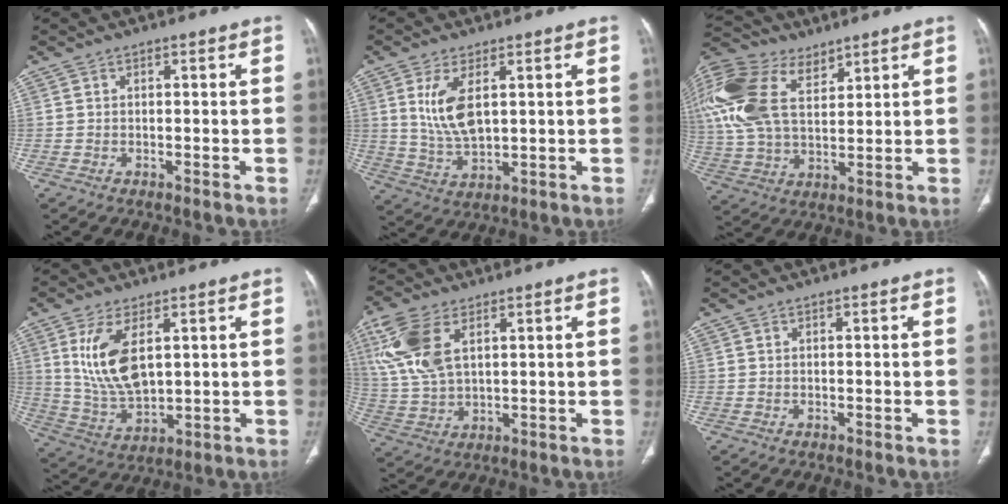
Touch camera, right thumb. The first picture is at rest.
{"total": 8.6, "force": [2.5, 3.9, 7.3], "torque": [-0.148, -0.015, 0.060]}
{"total": 23.1, "force": [11.0, 13.7, 15.0], "torque": [-0.366, 0.015, 0.213]}
{"total": 12.1, "force": [3.8, 5.8, 9.9], "torque": [-0.199, -0.019, 0.087]}
{"total": 12.3, "force": [4.9, 6.5, 9.3], "torque": [-0.220, -0.004, 0.107]}
{"total": 0.0}